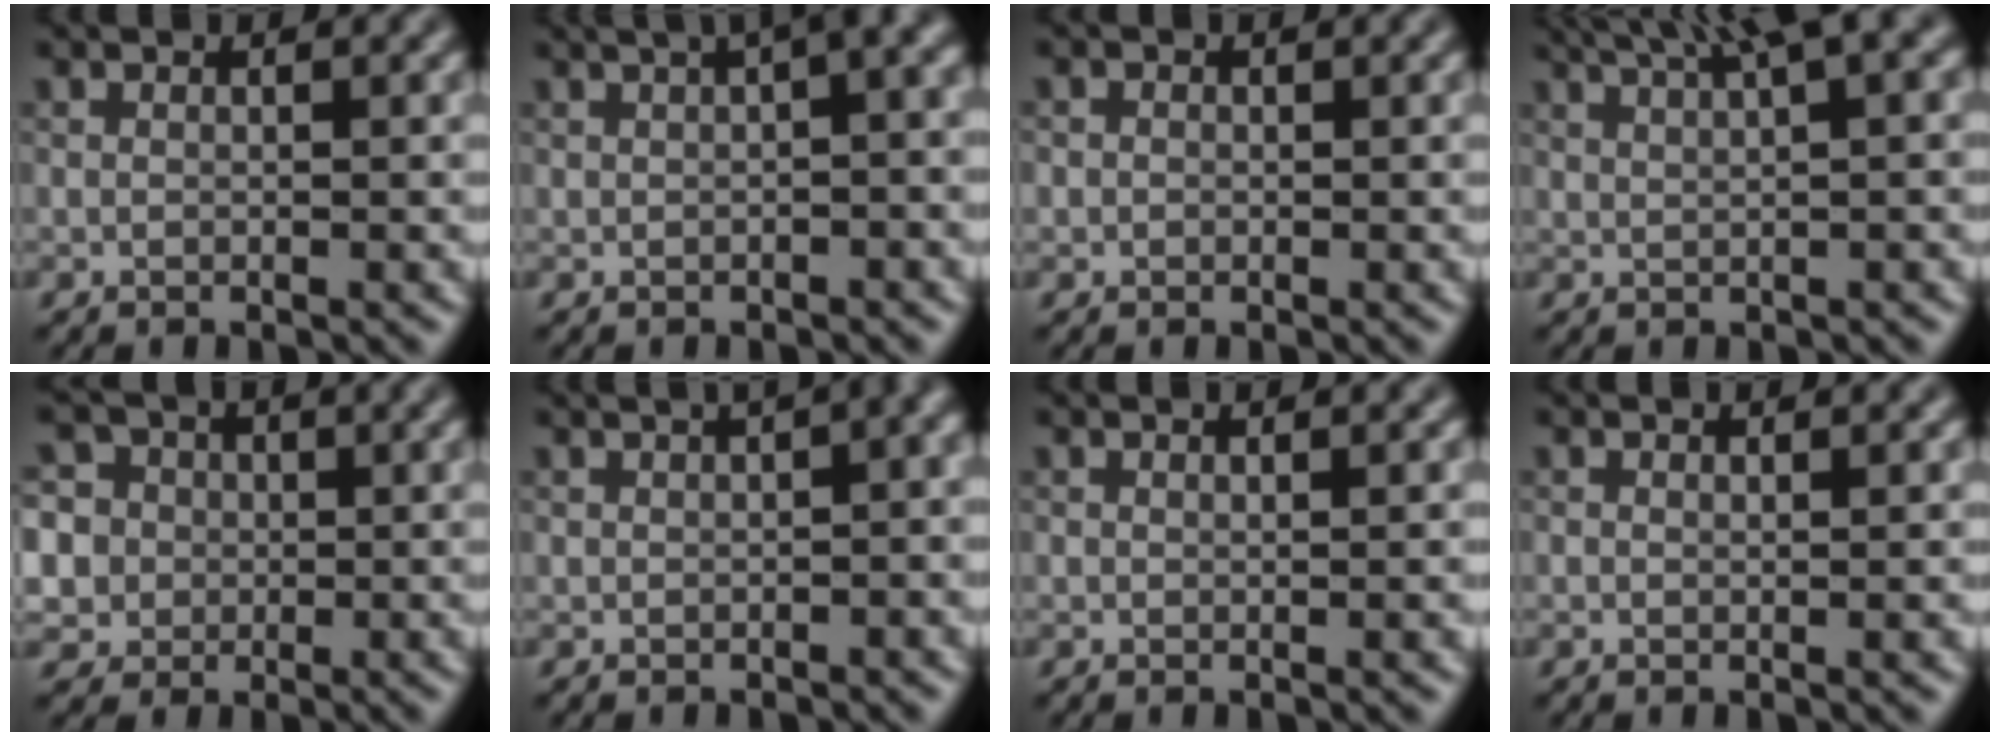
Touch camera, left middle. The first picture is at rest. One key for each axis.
{"total": 7.5, "fx": 3.3, "fy": 2.6, "fz": 6.2, "tx": -0.069, "ty": 0.038, "tz": 0.044}
{"total": 0.6, "fx": 0.1, "fy": 0.5, "fz": 0.1, "tx": -0.008, "ty": 0.005, "tz": 0.001}
{"total": 5.9, "fx": 3.9, "fy": 0.8, "fz": 4.4, "tx": -0.060, "ty": 0.027, "tz": 0.057}
{"total": 7.4, "fx": 2.1, "fy": 6.7, "fz": 2.3, "tx": -0.072, "ty": 0.033, "tz": 0.028}
{"total": 13.2, "fx": 5.0, "fy": 6.2, "fz": 10.5, "tx": -0.100, "ty": 0.073, "tz": 0.066}
{"total": 1.3, "fx": 0.5, "fy": 0.5, "fz": 1.1, "tx": -0.008, "ty": 0.006, "tz": -0.004}
{"total": 1.0, "fx": 0.3, "fy": 0.3, "fz": 0.9, "tx": -0.010, "ty": 0.005, "tz": 0.000}